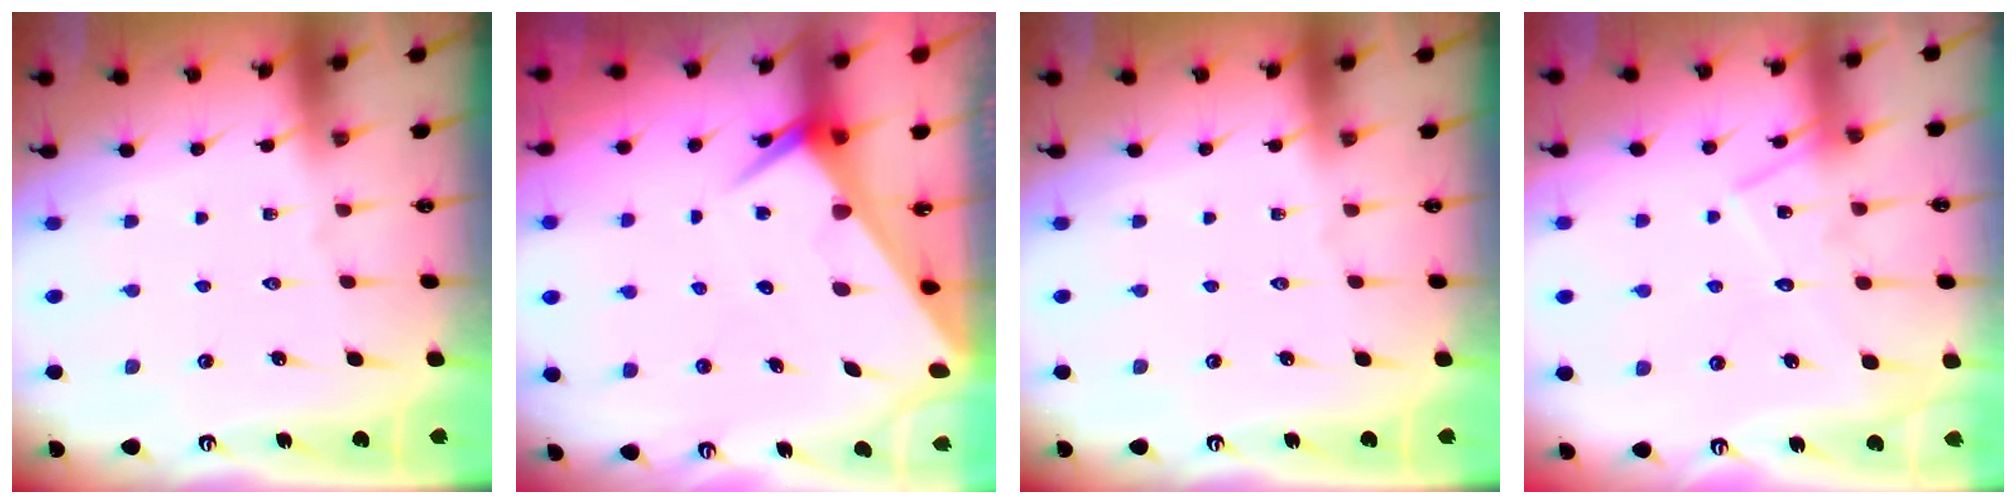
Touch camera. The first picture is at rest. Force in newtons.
{"total": 6.1, "press": 6.0, "slide": 0.5}
{"total": 0.0}
{"total": 13.2, "press": 13.2, "slide": 0.8}